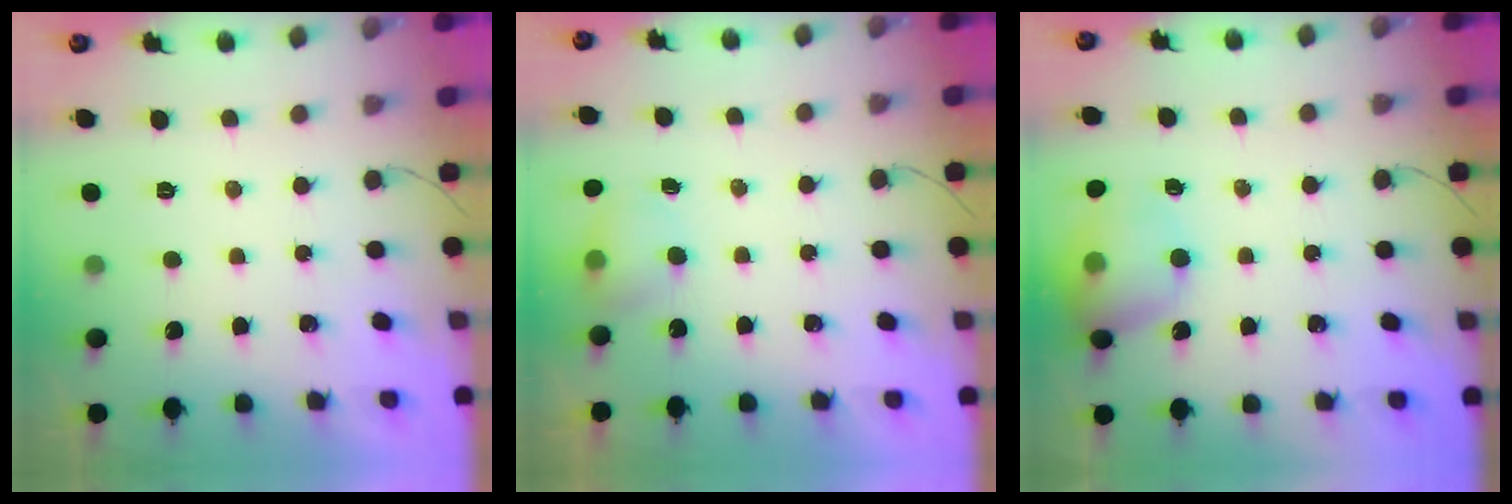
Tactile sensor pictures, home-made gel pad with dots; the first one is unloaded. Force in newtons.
{"total": 4.8, "press": 4.6, "slide": 1.0}
{"total": 13.7, "press": 13.5, "slide": 2.2}